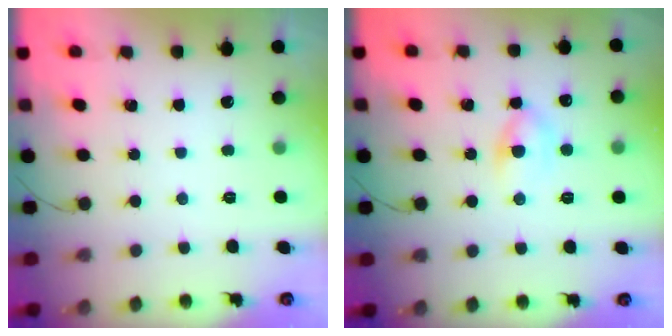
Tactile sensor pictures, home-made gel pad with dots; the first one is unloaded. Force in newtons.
{"total": 5.9, "press": 5.8, "slide": 1.3}